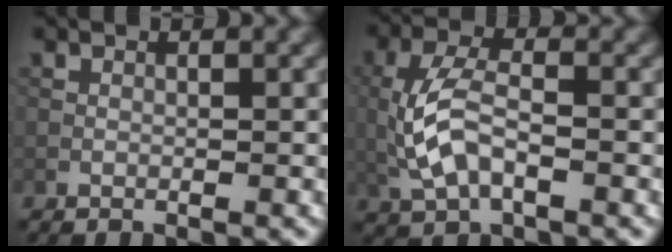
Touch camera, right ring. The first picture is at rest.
{"total": 5.0, "force": [-1.3, 2.4, 4.2], "torque": [-0.099, 0.006, -0.025]}